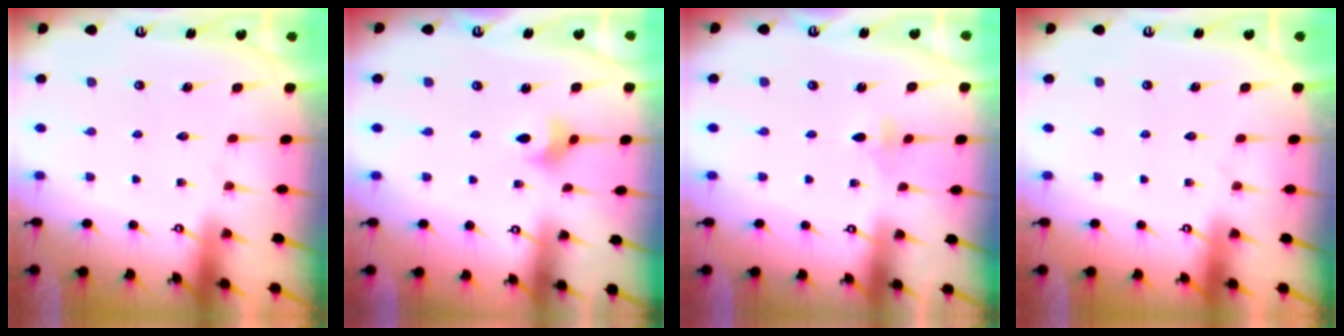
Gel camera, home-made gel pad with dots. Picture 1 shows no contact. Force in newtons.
{"total": 2.9, "press": 2.8, "slide": 0.8}
{"total": 2.4, "press": 2.3, "slide": 0.7}
{"total": 0.0}